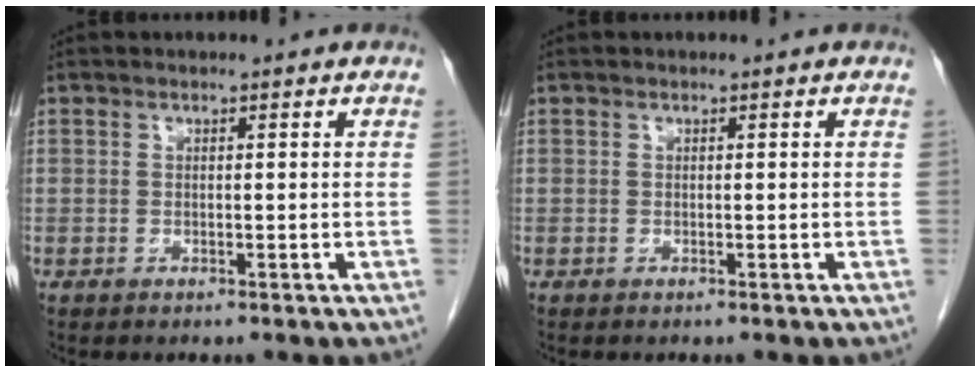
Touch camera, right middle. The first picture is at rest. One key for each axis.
{"total": 0.0}